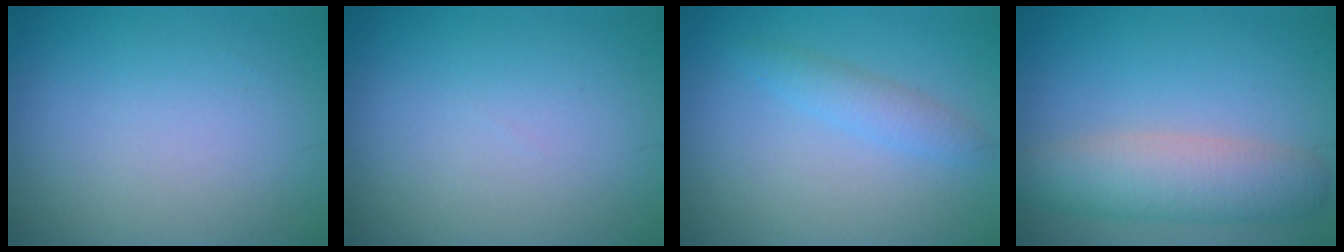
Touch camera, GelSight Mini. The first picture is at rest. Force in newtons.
{"total": 0.0}
{"total": 2.0, "press": 2.0, "slide": 0.1}
{"total": 5.2, "press": 5.2, "slide": 0.4}